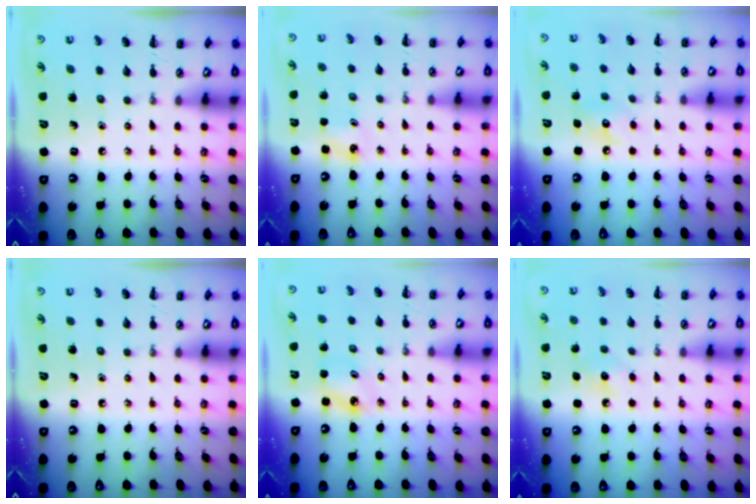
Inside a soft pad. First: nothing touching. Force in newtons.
{"total": 2.5, "press": 2.4, "slide": 0.8}
{"total": 6.3, "press": 6.3, "slide": 1.1}
{"total": 0.0}
{"total": 2.8, "press": 2.7, "slide": 0.4}
{"total": 7.8, "press": 7.5, "slide": 2.1}